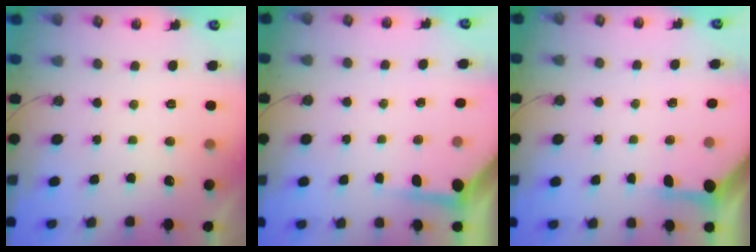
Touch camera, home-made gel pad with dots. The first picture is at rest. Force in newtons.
{"total": 3.9, "press": 3.9, "slide": 0.2}
{"total": 3.8, "press": 3.7, "slide": 0.3}